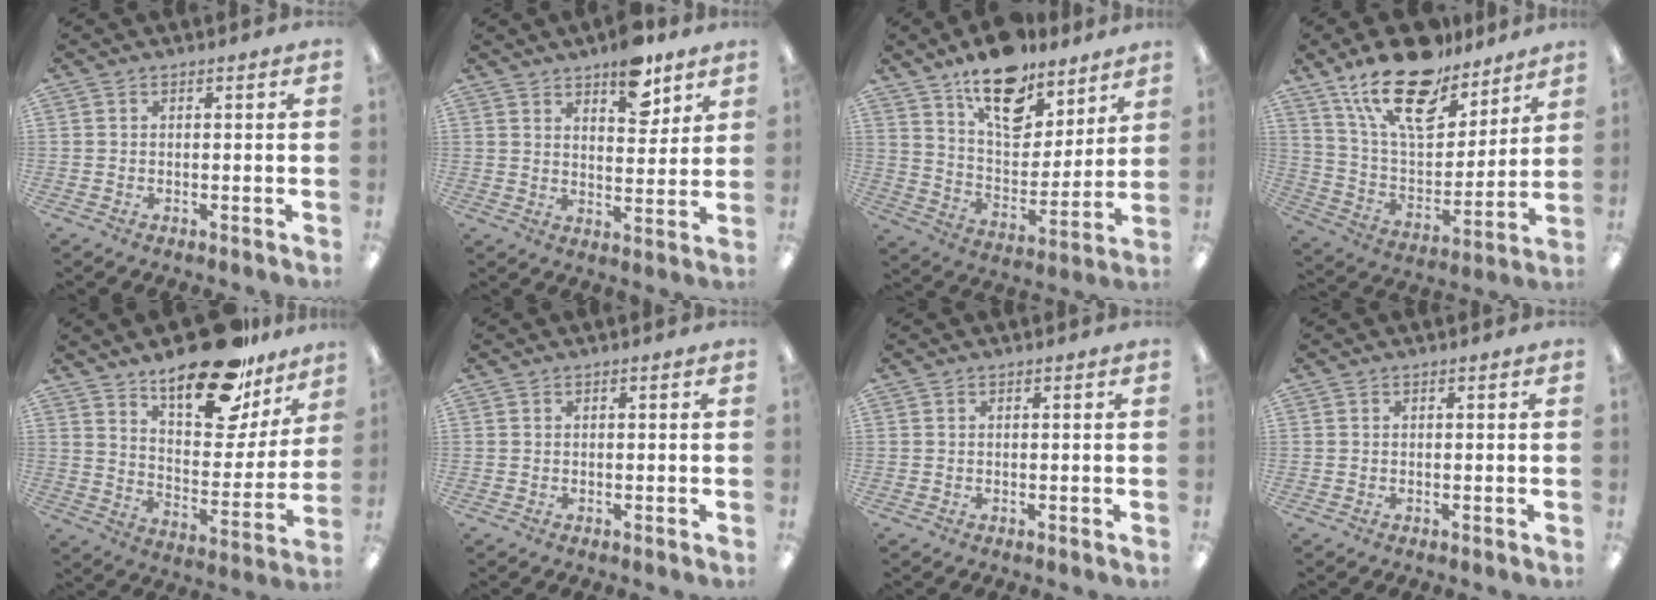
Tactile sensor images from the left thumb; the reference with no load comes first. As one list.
[{"total": 10.0, "force": [7.1, 4.4, 5.5], "torque": [-0.055, -0.040, 0.117]}, {"total": 16.7, "force": [12.6, 8.2, 7.4], "torque": [-0.120, -0.082, 0.223]}, {"total": 20.8, "force": [14.6, 9.5, 11.3], "torque": [-0.205, -0.083, 0.260]}, {"total": 22.4, "force": [17.0, 8.4, 11.8], "torque": [-0.172, -0.111, 0.287]}, {"total": 0.0}, {"total": 0.0}, {"total": 0.0}]